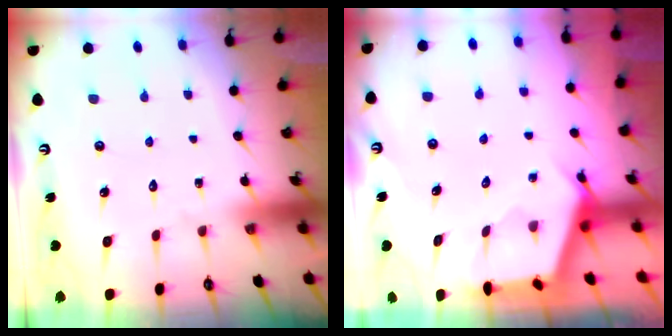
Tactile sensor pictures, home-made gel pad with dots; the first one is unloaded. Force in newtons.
{"total": 2.7, "press": 2.7, "slide": 0.4}